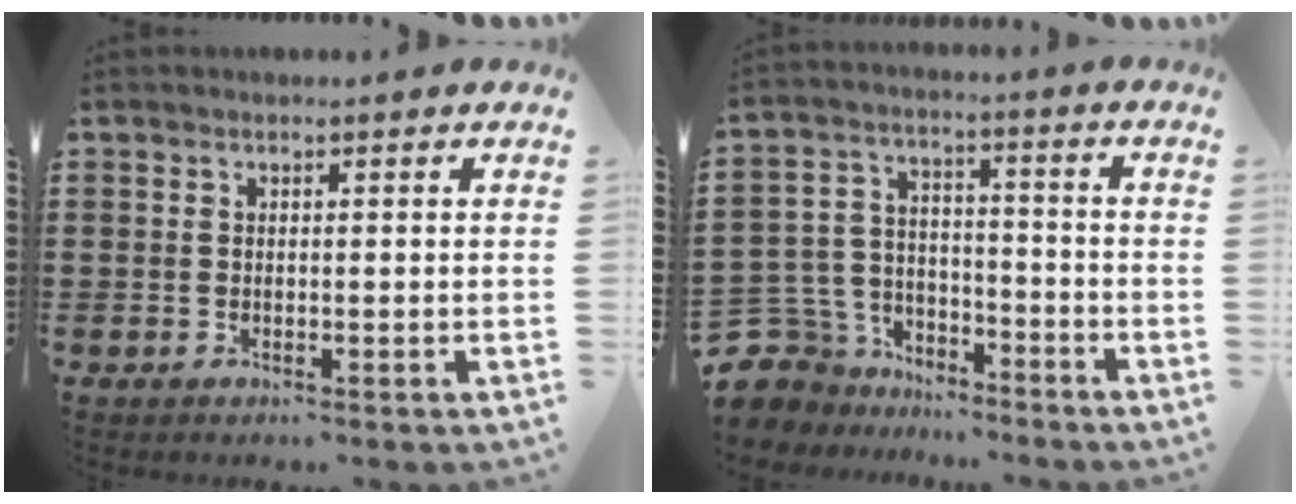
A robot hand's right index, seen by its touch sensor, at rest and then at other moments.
{"total": 6.8, "force": [-5.5, 4.0, 0.4], "torque": [-0.055, 0.001, -0.116]}